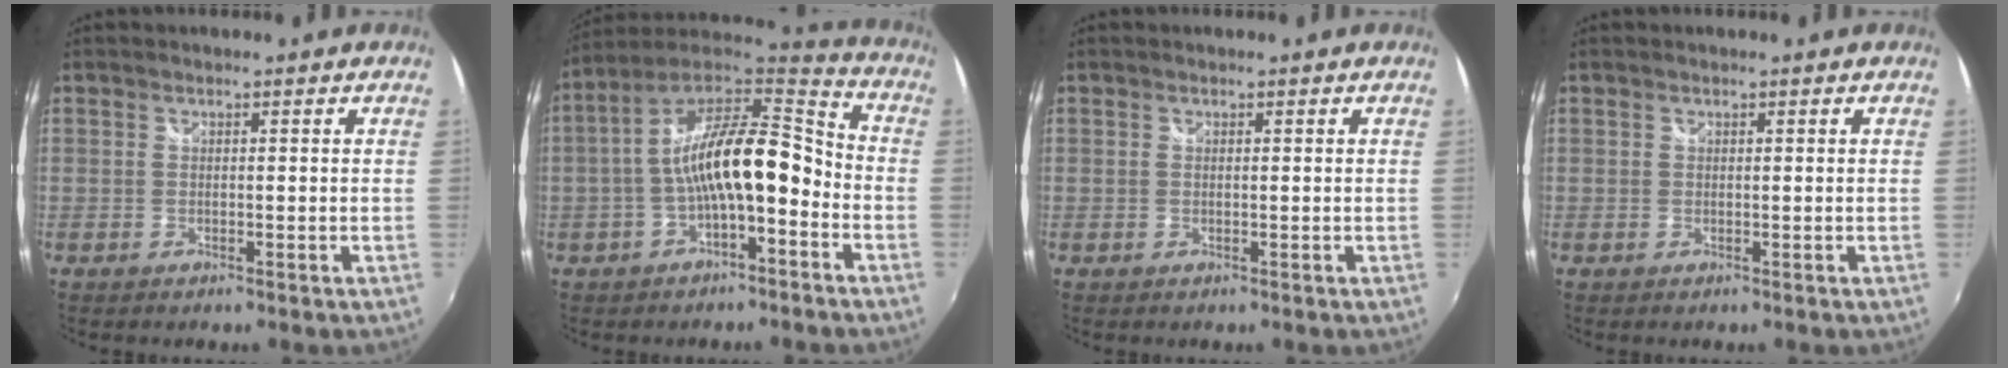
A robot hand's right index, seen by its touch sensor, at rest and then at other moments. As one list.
[{"total": 15.8, "force": [-4.0, 5.5, 14.2], "torque": [-0.260, 0.031, -0.074]}, {"total": 0.0}, {"total": 0.0}]